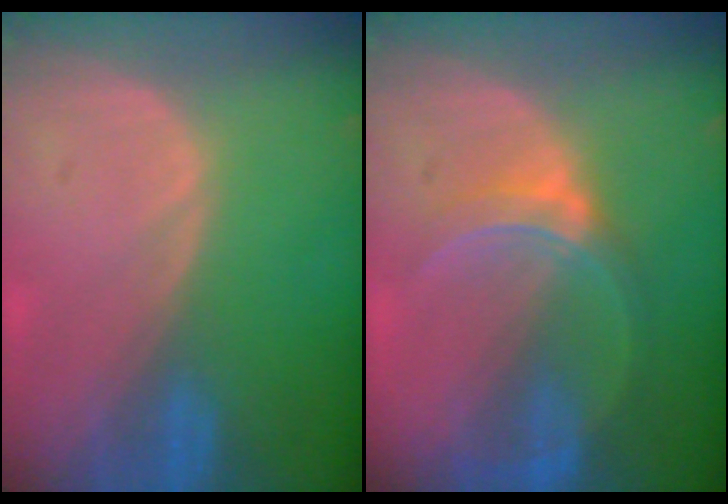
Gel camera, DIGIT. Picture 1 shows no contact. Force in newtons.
{"total": 6.0, "press": 5.5, "slide": 2.3}